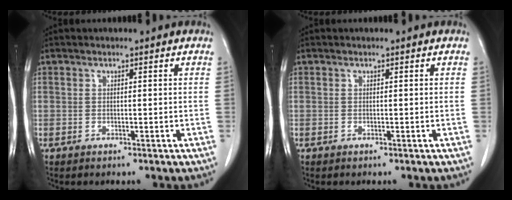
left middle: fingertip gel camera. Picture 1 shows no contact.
{"total": 0.0}